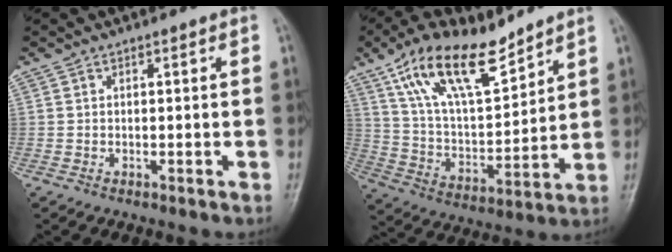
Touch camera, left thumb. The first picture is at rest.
{"total": 17.9, "force": [12.0, 6.8, 11.4], "torque": [-0.174, -0.051, 0.230]}